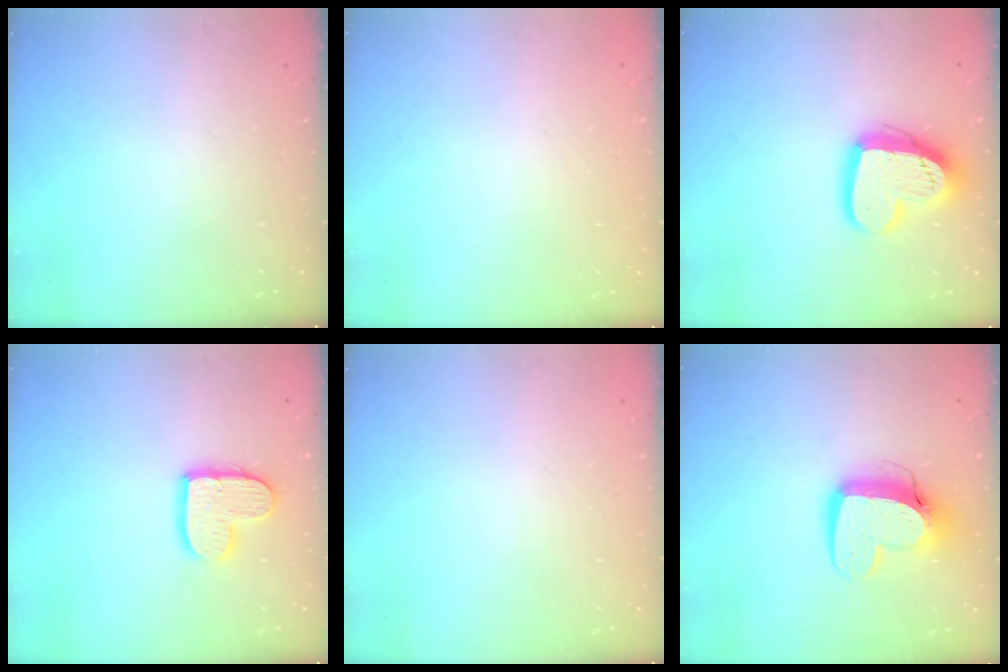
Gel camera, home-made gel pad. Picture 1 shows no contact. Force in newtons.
{"total": 0.0}
{"total": 16.7, "press": 16.6, "slide": 1.4}
{"total": 10.8, "press": 10.7, "slide": 0.9}
{"total": 0.0}
{"total": 12.4, "press": 12.3, "slide": 1.2}